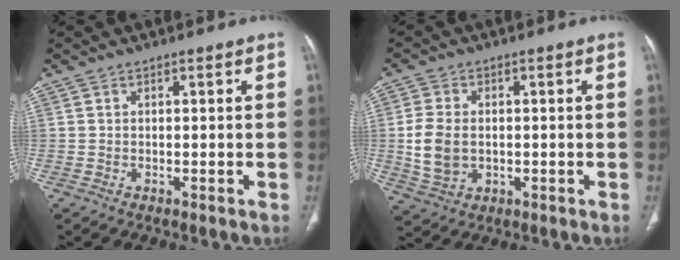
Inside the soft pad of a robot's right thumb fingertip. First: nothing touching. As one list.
[{"total": 7.7, "force": [-0.3, 5.5, 5.4], "torque": [-0.109, -0.002, 0.002]}]